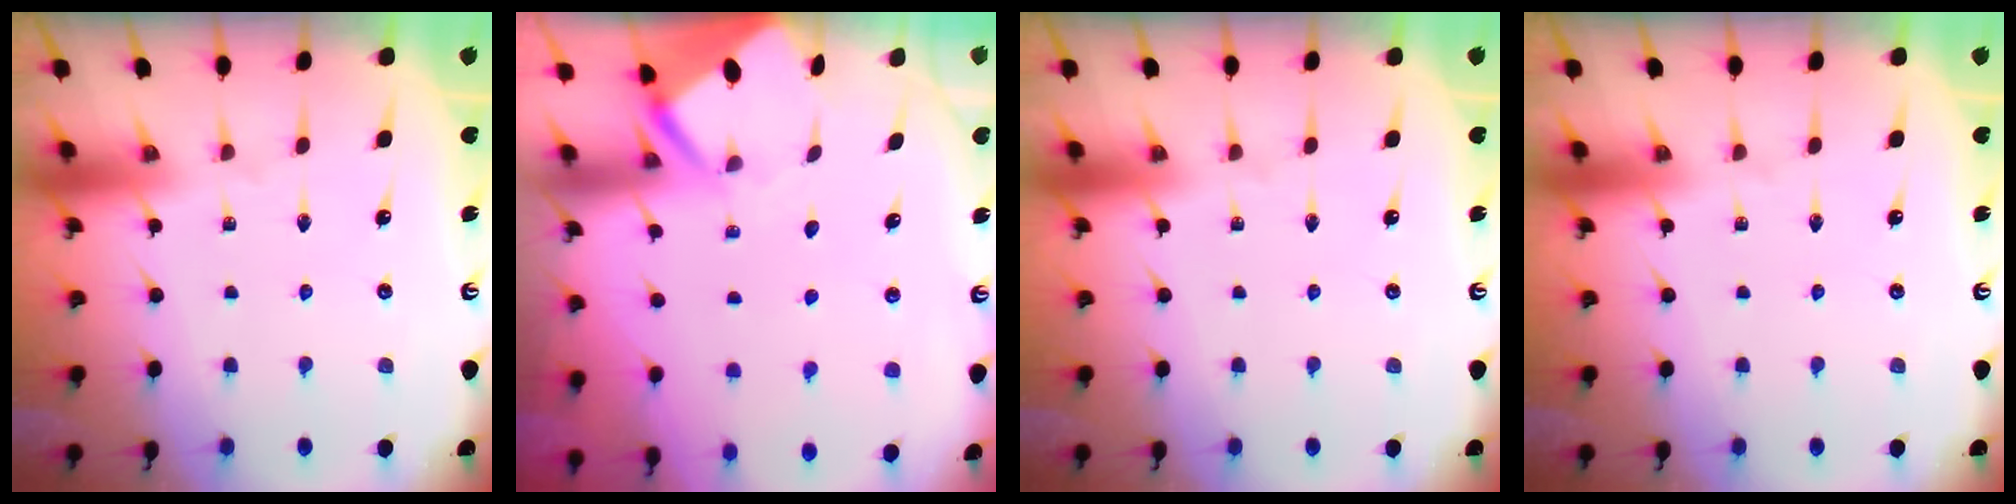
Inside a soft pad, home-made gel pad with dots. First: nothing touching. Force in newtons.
{"total": 3.8, "press": 3.8, "slide": 0.3}
{"total": 0.0}
{"total": 0.0}